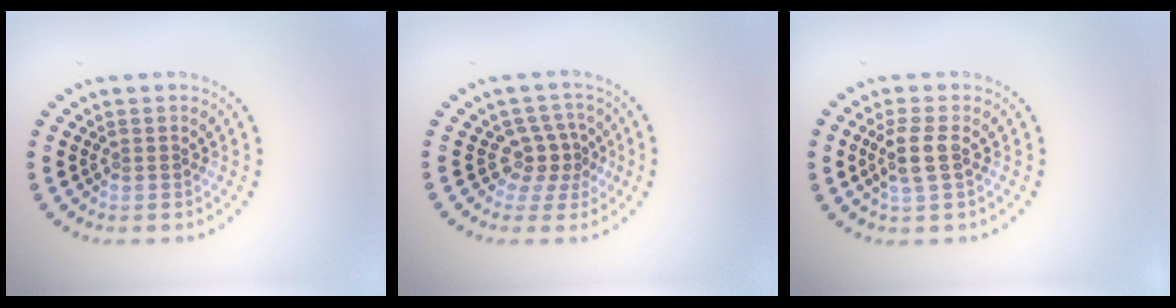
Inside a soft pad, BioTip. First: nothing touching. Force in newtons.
{"total": 2.6, "press": 1.8, "slide": 1.8}
{"total": 2.4, "press": 2.0, "slide": 1.3}